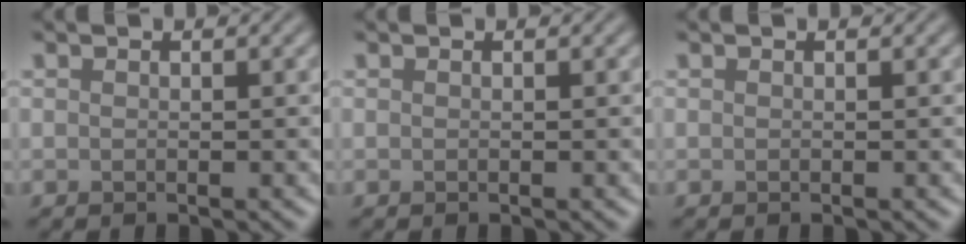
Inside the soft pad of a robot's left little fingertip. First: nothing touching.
{"total": 0.0}
{"total": 0.0}